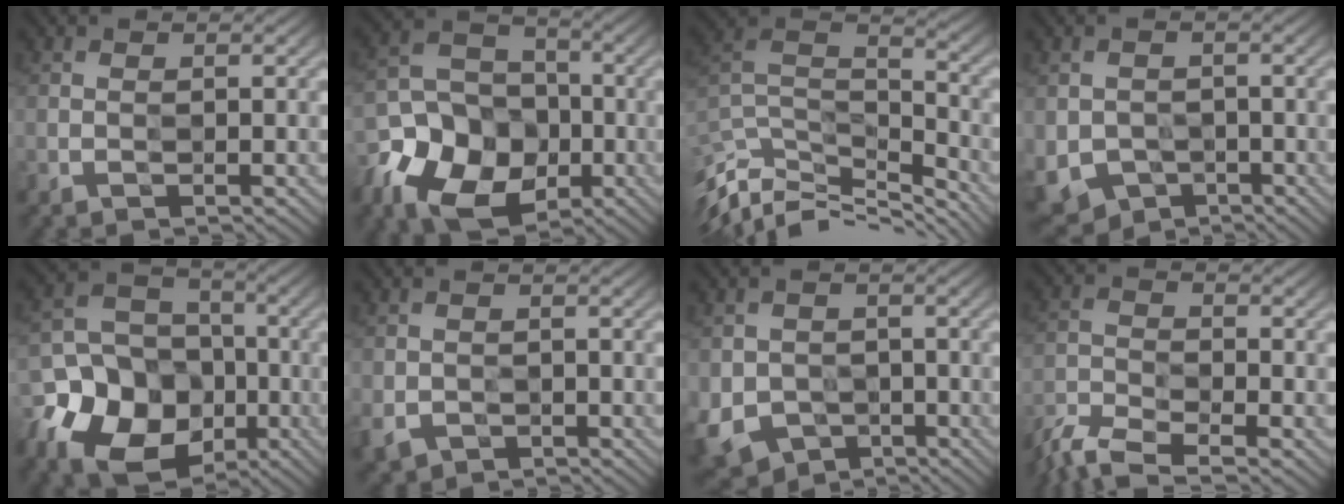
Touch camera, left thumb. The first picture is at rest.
{"total": 11.6, "force": [-4.9, 8.8, 5.8], "torque": [-0.131, -0.020, -0.094]}
{"total": 11.9, "force": [-9.5, 4.1, 5.8], "torque": [-0.150, 0.001, -0.163]}
{"total": 4.5, "force": [-1.8, 3.8, 1.5], "torque": [-0.047, -0.020, -0.029]}
{"total": 14.1, "force": [-5.5, 11.4, 6.2], "torque": [-0.137, -0.022, -0.119]}
{"total": 2.1, "force": [-0.8, 1.9, 0.4], "torque": [-0.017, -0.014, -0.016]}
{"total": 5.8, "force": [-2.0, 5.0, 2.2], "torque": [-0.064, -0.021, -0.032]}
{"total": 6.9, "force": [-6.0, 1.6, 3.1], "torque": [-0.077, -0.020, -0.121]}